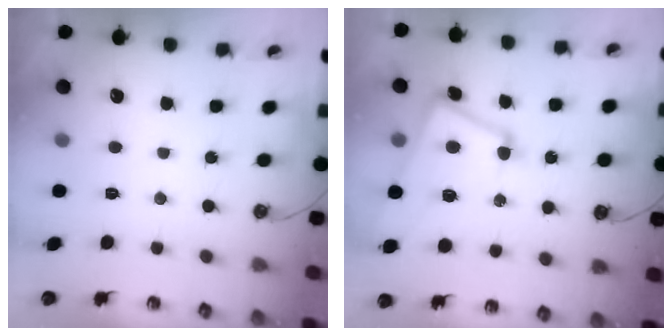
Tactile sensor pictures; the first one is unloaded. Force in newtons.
{"total": 9.7, "press": 9.6, "slide": 1.7}